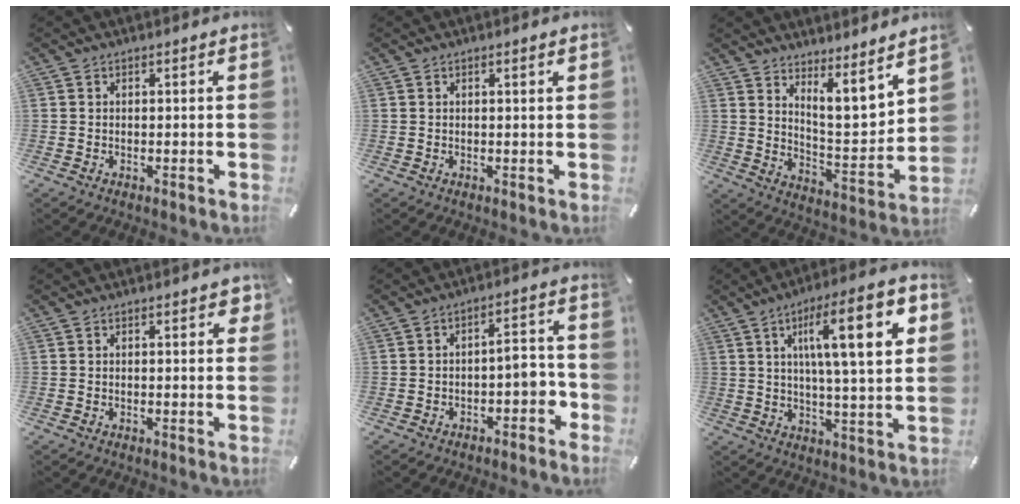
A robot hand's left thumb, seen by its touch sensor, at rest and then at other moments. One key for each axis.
{"total": 1.1, "fx": 0.3, "fy": 0.0, "fz": 1.1, "tx": -0.020, "ty": 0.000, "tz": 0.005}
{"total": 9.2, "fx": 7.6, "fy": 2.3, "fz": 4.6, "tx": -0.068, "ty": -0.074, "tz": 0.134}
{"total": 2.5, "fx": 0.9, "fy": 0.9, "fz": 2.2, "tx": -0.030, "ty": -0.002, "tz": 0.011}
{"total": 6.0, "fx": -2.2, "fy": 3.4, "fz": 4.4, "tx": -0.057, "ty": 0.011, "tz": -0.044}
{"total": 18.1, "fx": 6.4, "fy": 4.2, "fz": 16.5, "tx": -0.260, "ty": -0.009, "tz": 0.086}